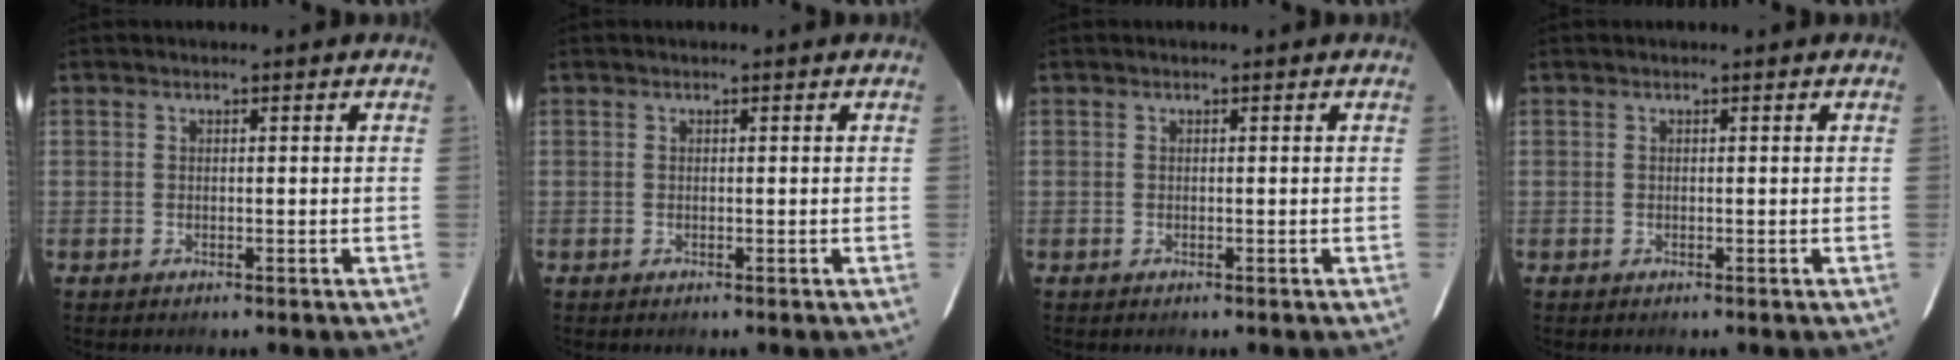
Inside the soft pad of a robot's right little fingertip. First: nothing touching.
{"total": 0.0}
{"total": 0.0}
{"total": 0.0}